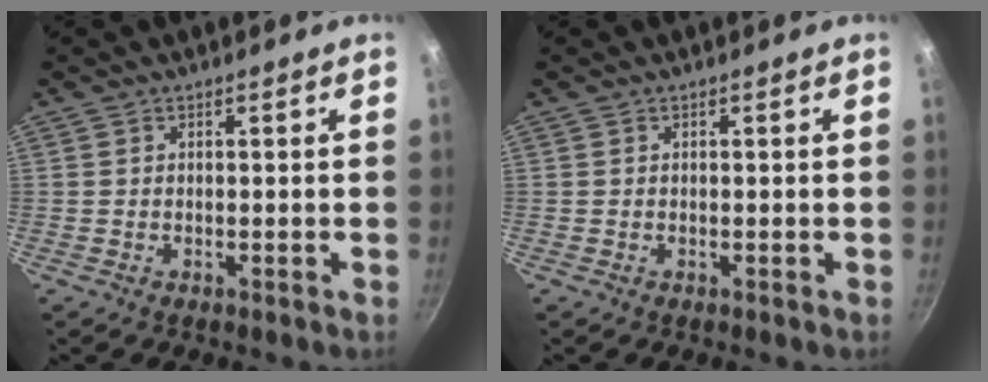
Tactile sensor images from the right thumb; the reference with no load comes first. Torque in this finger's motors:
{"motor_torque": [0.01, 0.01, -0.05, 0.22, 0.01]}